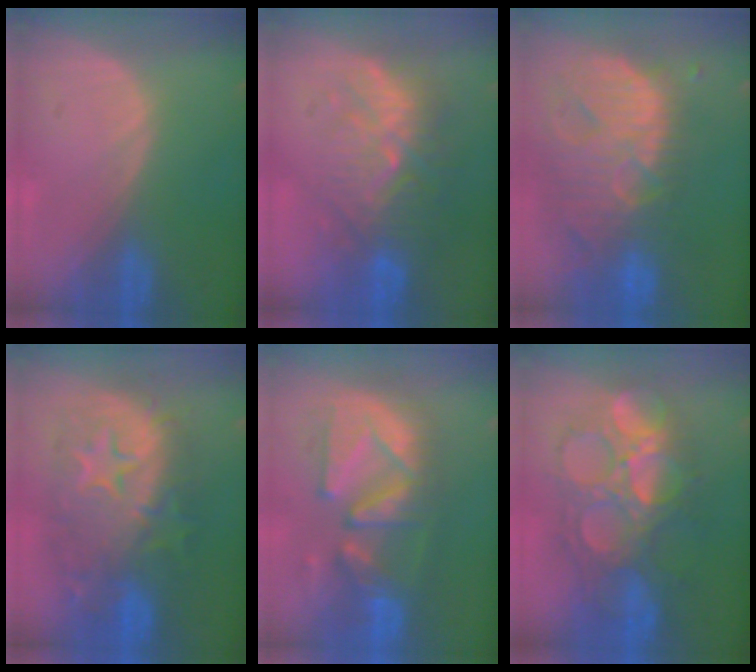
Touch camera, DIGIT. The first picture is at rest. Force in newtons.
{"total": 9.4, "press": 9.0, "slide": 2.6}
{"total": 13.9, "press": 11.8, "slide": 7.4}
{"total": 12.6, "press": 12.5, "slide": 1.2}
{"total": 11.4, "press": 10.8, "slide": 3.7}
{"total": 10.6, "press": 10.5, "slide": 0.7}